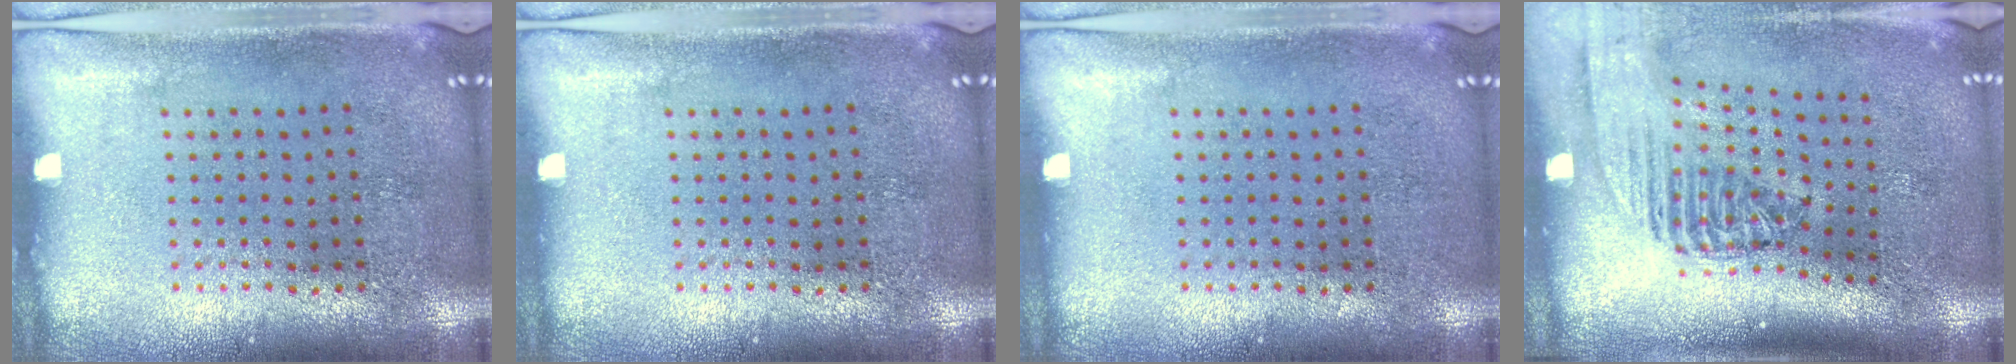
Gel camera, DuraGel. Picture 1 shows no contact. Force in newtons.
{"total": 0.0}
{"total": 0.0}
{"total": 2.4, "press": 1.8, "slide": 1.5}